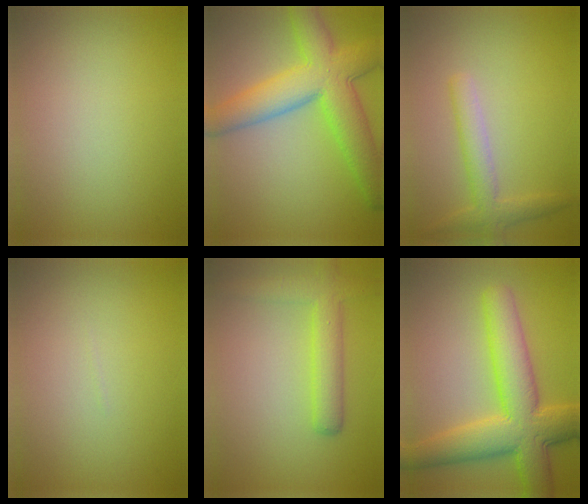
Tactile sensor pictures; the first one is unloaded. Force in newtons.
{"total": 8.9, "press": 8.9, "slide": 0.4}
{"total": 2.8, "press": 2.8, "slide": 0.1}
{"total": 0.0}
{"total": 4.8, "press": 4.8, "slide": 0.3}
{"total": 9.3, "press": 9.3, "slide": 0.3}